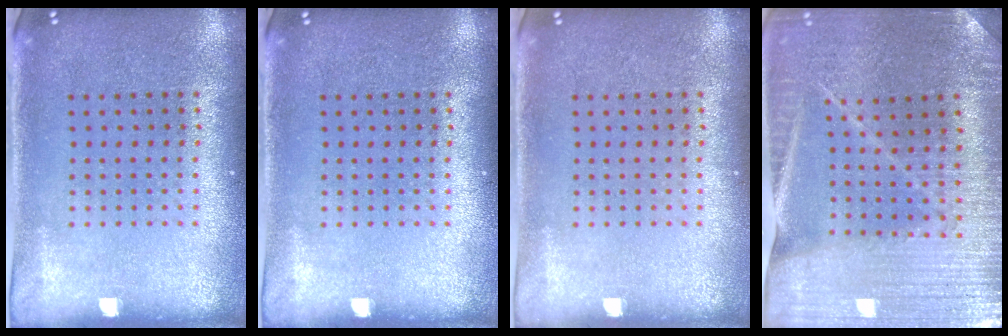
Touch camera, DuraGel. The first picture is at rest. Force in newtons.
{"total": 0.0}
{"total": 0.0}
{"total": 3.0, "press": 3.0, "slide": 0.3}